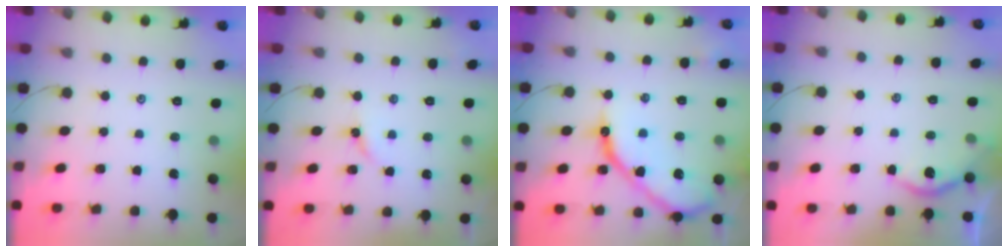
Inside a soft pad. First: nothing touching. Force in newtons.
{"total": 2.7, "press": 2.7, "slide": 0.3}
{"total": 14.4, "press": 14.3, "slide": 1.4}
{"total": 3.9, "press": 3.9, "slide": 0.3}